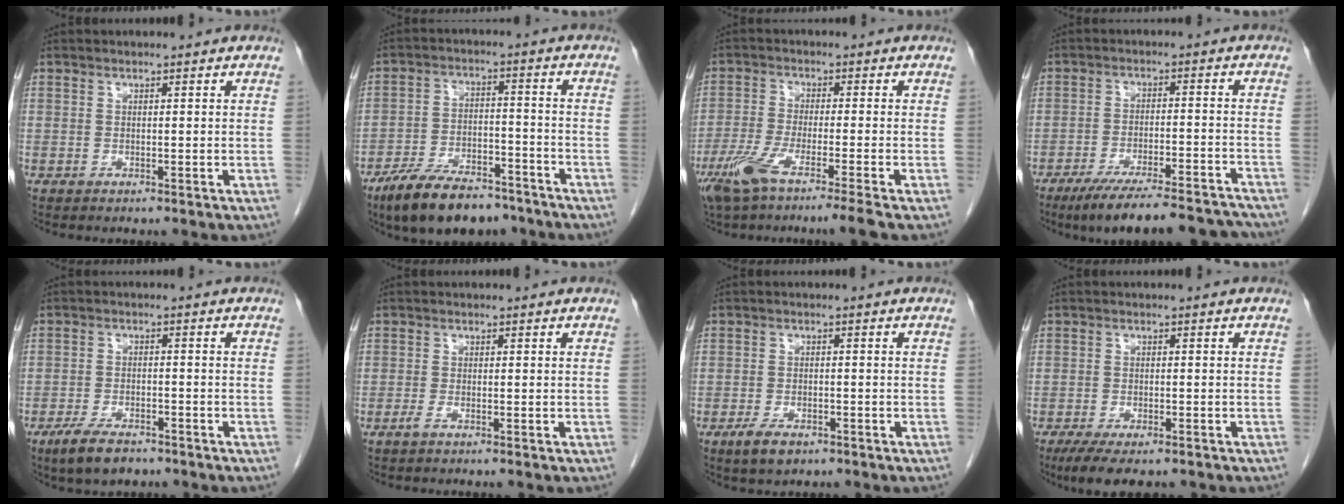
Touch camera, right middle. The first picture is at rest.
{"total": 12.8, "force": [-9.9, 4.7, 6.5], "torque": [-0.110, -0.001, -0.168]}
{"total": 9.0, "force": [-6.0, -0.6, 6.7], "torque": [-0.125, -0.026, -0.108]}
{"total": 17.2, "force": [-15.4, 2.3, 7.2], "torque": [-0.084, 0.001, -0.216]}
{"total": 5.9, "force": [-4.3, 2.1, 3.5], "torque": [-0.068, -0.006, -0.071]}
{"total": 1.0, "force": [-0.6, -0.1, 0.7], "torque": [-0.017, -0.001, -0.014]}
{"total": 3.8, "force": [-2.3, 1.7, 2.4], "torque": [-0.053, -0.004, -0.034]}
{"total": 6.9, "force": [-5.2, 2.1, 4.0], "torque": [-0.060, -0.012, -0.080]}